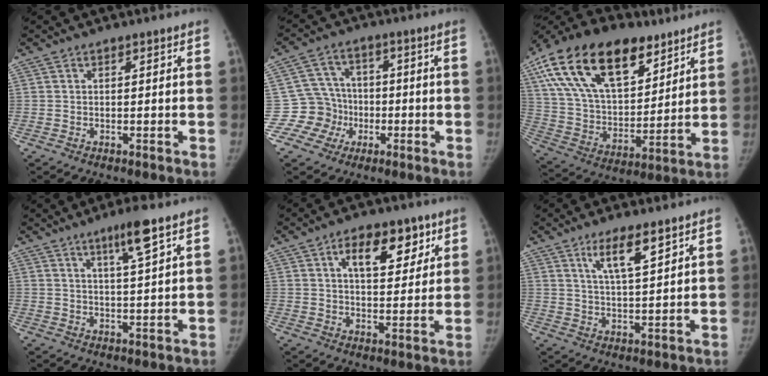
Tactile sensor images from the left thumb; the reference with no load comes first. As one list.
[{"total": 8.2, "force": [-2.5, 7.7, 1.2], "torque": [0.027, 0.022, -0.046]}, {"total": 27.8, "force": [15.1, 14.9, 18.0], "torque": [-0.316, -0.010, 0.263]}, {"total": 5.9, "force": [3.4, 0.1, 4.8], "torque": [-0.081, -0.019, 0.061]}, {"total": 10.9, "force": [5.2, 5.7, 7.7], "torque": [-0.084, -0.016, 0.080]}, {"total": 6.9, "force": [4.2, 1.5, 5.3], "torque": [-0.090, -0.028, 0.080]}]